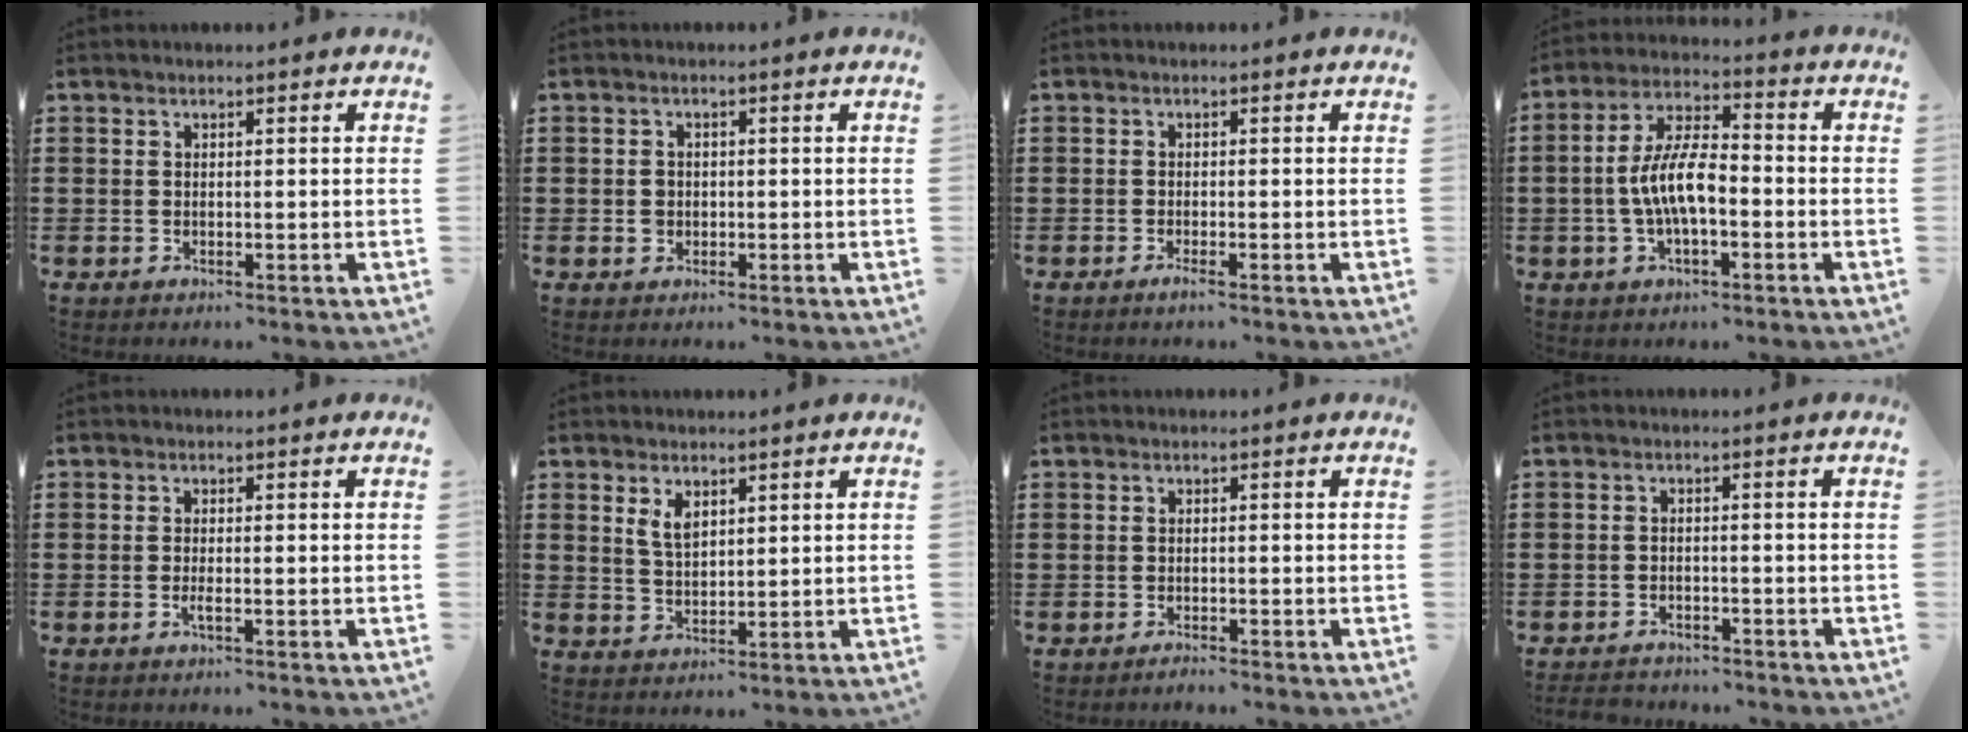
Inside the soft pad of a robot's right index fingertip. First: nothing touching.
{"total": 1.7, "force": [-0.4, 1.5, 0.6], "torque": [-0.015, 0.005, -0.010]}
{"total": 1.0, "force": [-0.8, 0.0, 0.6], "torque": [-0.012, -0.007, -0.014]}
{"total": 8.6, "force": [-1.8, 3.4, 7.7], "torque": [-0.168, -0.001, -0.039]}
{"total": 1.4, "force": [-0.6, 0.1, 1.2], "torque": [-0.031, -0.006, -0.013]}
{"total": 3.2, "force": [1.8, 1.7, 2.1], "torque": [-0.047, 0.004, 0.032]}
{"total": 0.9, "force": [-0.9, 0.1, 0.0], "torque": [-0.001, 0.000, -0.019]}
{"total": 2.1, "force": [-2.0, 0.4, 0.1], "torque": [-0.008, 0.000, -0.043]}